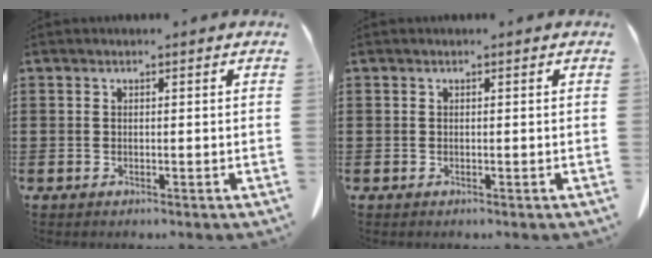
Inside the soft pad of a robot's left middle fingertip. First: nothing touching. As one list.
[{"total": 0.0}]